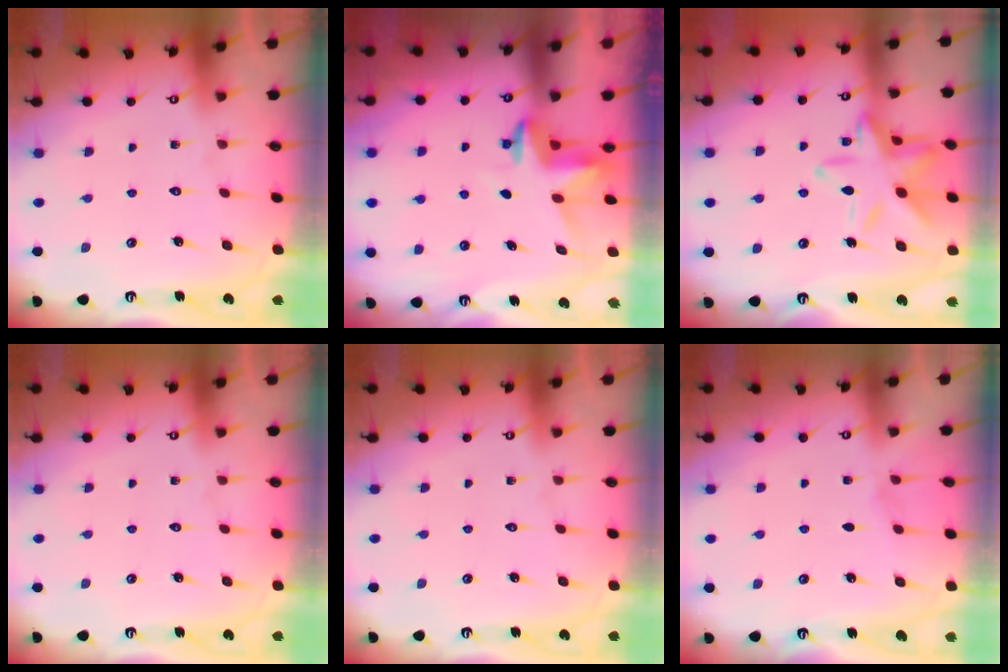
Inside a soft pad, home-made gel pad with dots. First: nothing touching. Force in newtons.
{"total": 3.8, "press": 3.8, "slide": 0.3}
{"total": 15.3, "press": 15.3, "slide": 1.0}
{"total": 0.0}
{"total": 0.0}
{"total": 4.3, "press": 3.5, "slide": 2.6}